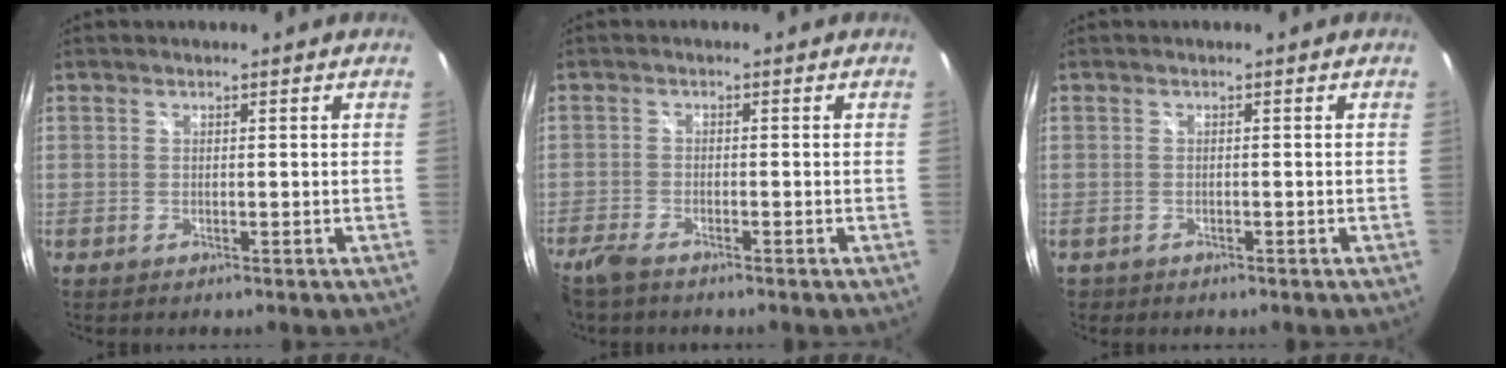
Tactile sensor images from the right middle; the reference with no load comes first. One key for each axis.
{"total": 3.9, "fx": -3.3, "fy": 1.0, "fz": 1.8, "tx": -0.053, "ty": -0.012, "tz": -0.065}
{"total": 1.2, "fx": -0.8, "fy": 0.8, "fz": 0.2, "tx": -0.009, "ty": -0.003, "tz": -0.011}